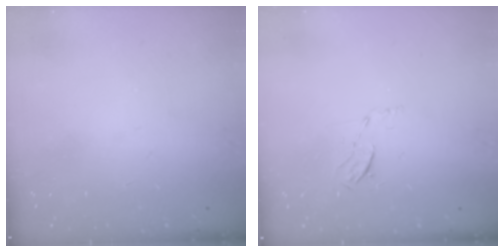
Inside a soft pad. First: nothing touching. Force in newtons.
{"total": 4.4, "press": 4.2, "slide": 1.5}